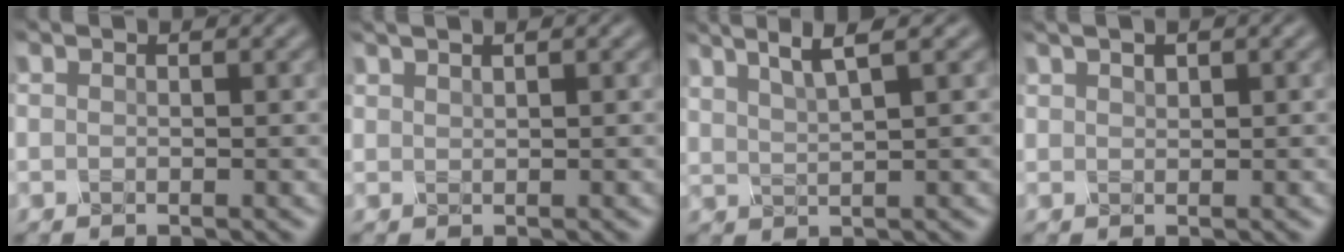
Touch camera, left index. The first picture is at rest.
{"total": 0.6, "force": [0.6, 0.0, 0.2], "torque": [-0.003, 0.003, 0.012]}
{"total": 3.1, "force": [1.9, 0.4, 2.4], "torque": [-0.040, 0.010, 0.039]}
{"total": 1.2, "force": [0.8, 0.5, 0.8], "torque": [-0.013, 0.005, 0.019]}